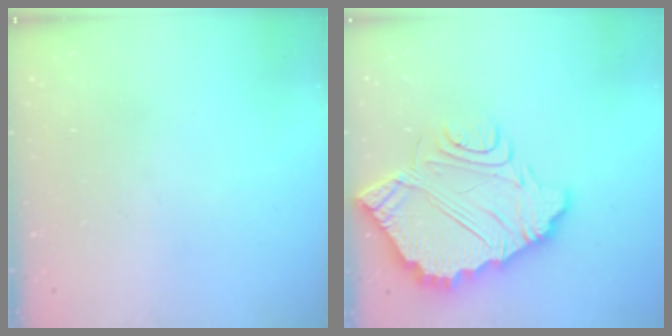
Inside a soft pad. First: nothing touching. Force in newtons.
{"total": 13.2, "press": 13.1, "slide": 0.9}